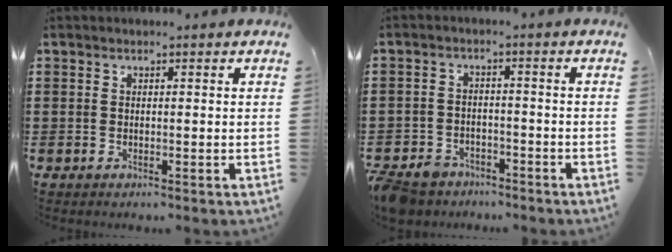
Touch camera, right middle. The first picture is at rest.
{"total": 4.2, "force": [-3.9, 1.3, 0.6], "torque": [-0.030, -0.001, -0.084]}